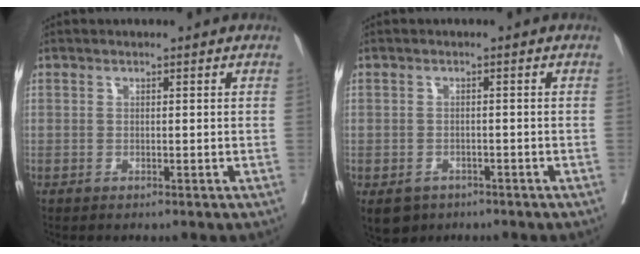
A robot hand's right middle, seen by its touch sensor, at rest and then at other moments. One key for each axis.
{"total": 4.2, "fx": -2.7, "fy": 3.1, "fz": 1.1, "tx": -0.014, "ty": 0.001, "tz": -0.036}